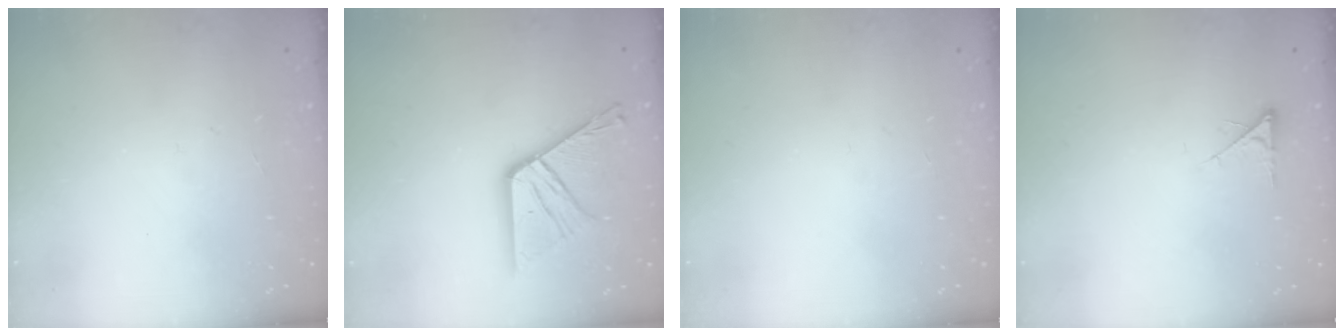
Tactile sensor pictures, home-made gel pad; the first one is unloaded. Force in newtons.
{"total": 17.0, "press": 16.9, "slide": 1.7}
{"total": 0.0}
{"total": 2.4, "press": 2.4, "slide": 0.4}